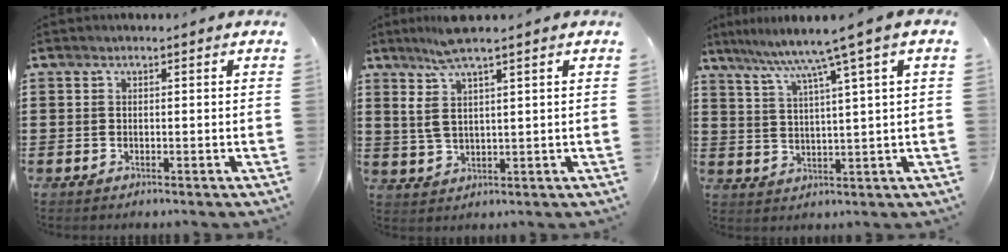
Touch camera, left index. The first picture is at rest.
{"total": 6.2, "force": [3.7, 0.9, 4.9], "torque": [-0.111, -0.005, 0.063]}
{"total": 6.5, "force": [4.3, -1.2, 4.6], "torque": [-0.108, -0.025, 0.065]}